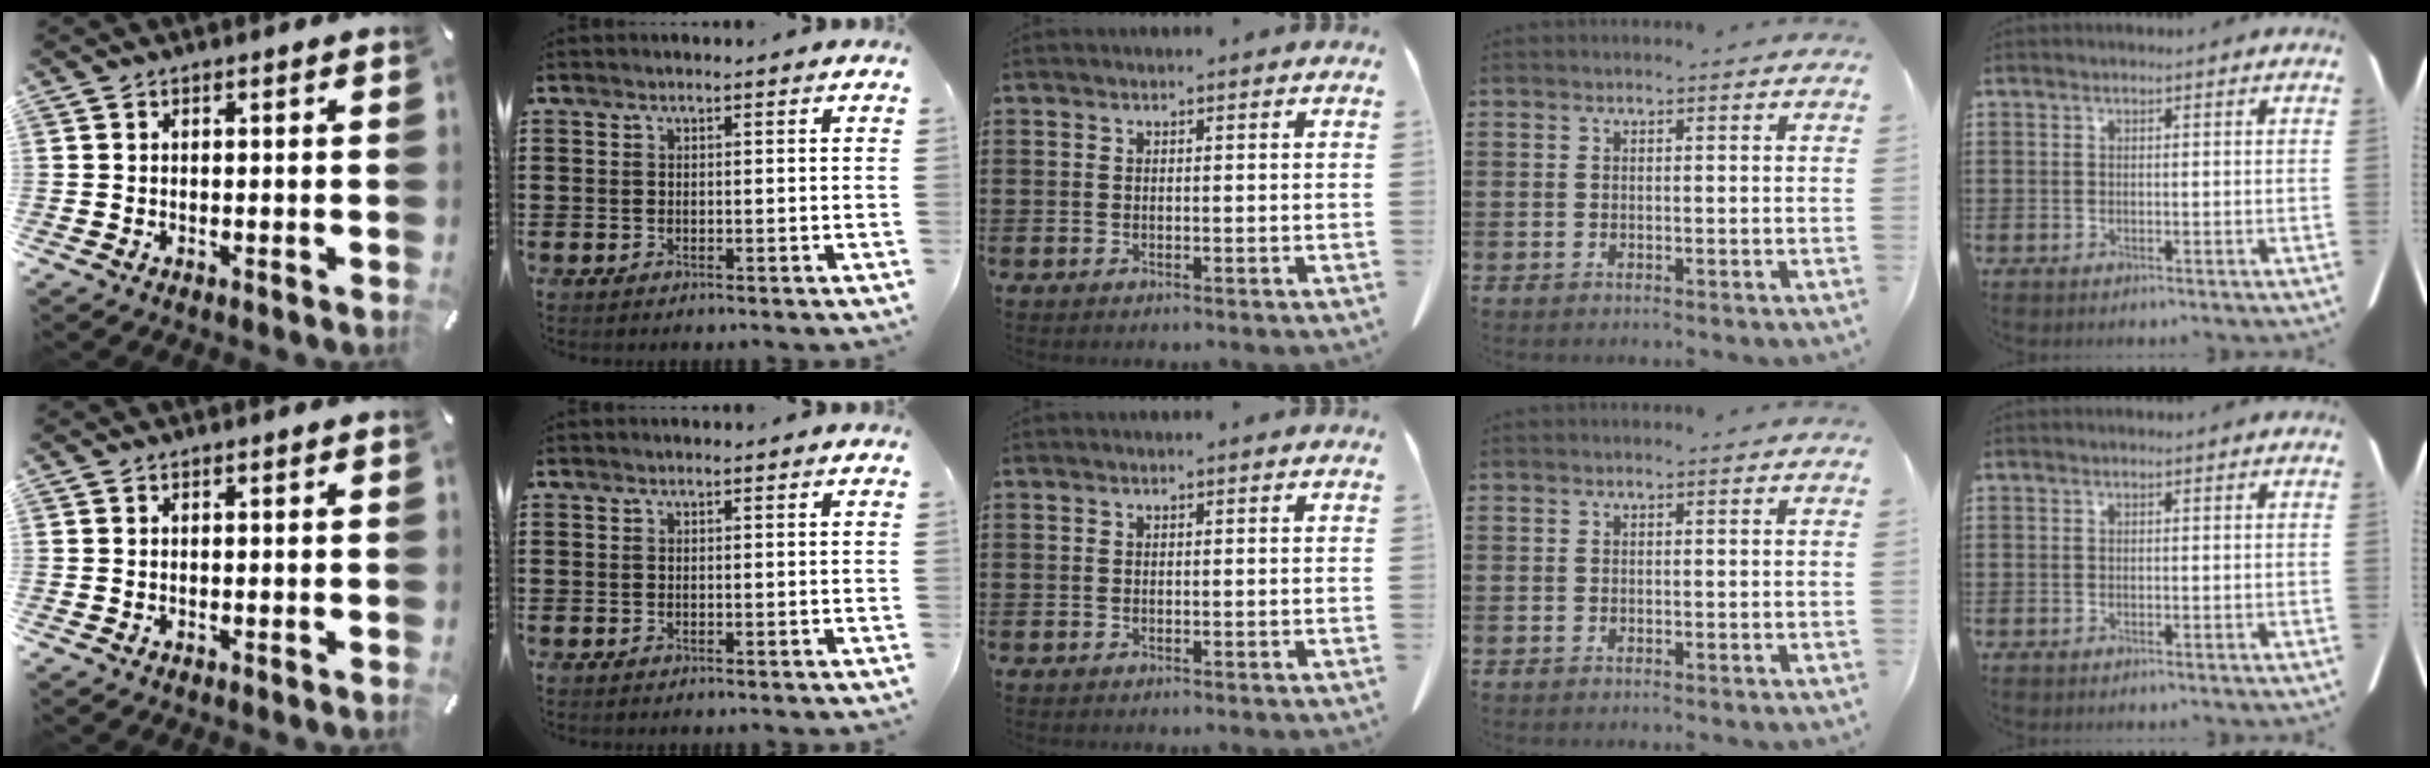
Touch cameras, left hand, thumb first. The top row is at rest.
{}